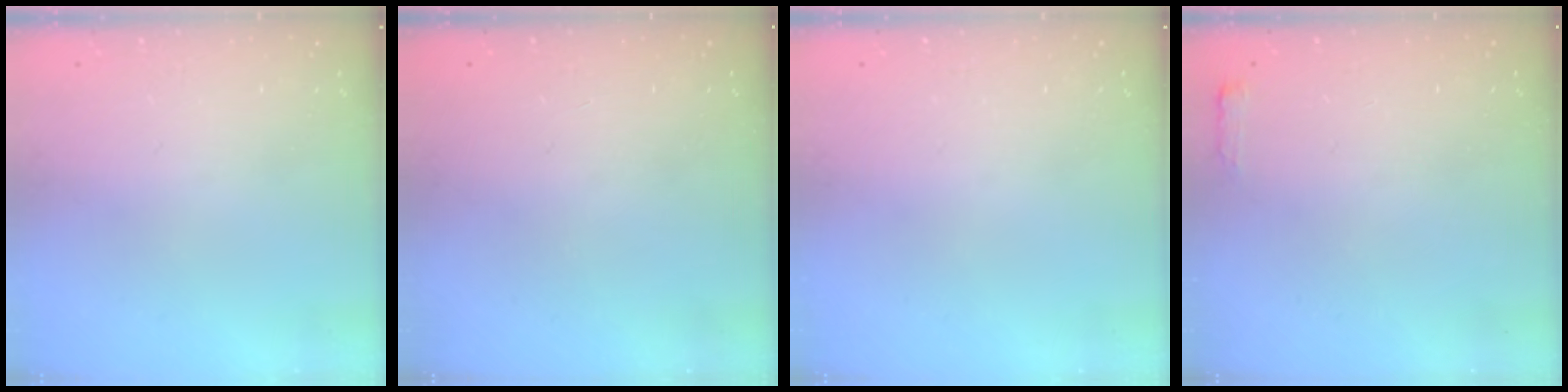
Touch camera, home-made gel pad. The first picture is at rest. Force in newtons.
{"total": 1.0, "press": 0.0, "slide": 1.0}
{"total": 0.0}
{"total": 2.7, "press": 2.6, "slide": 0.5}